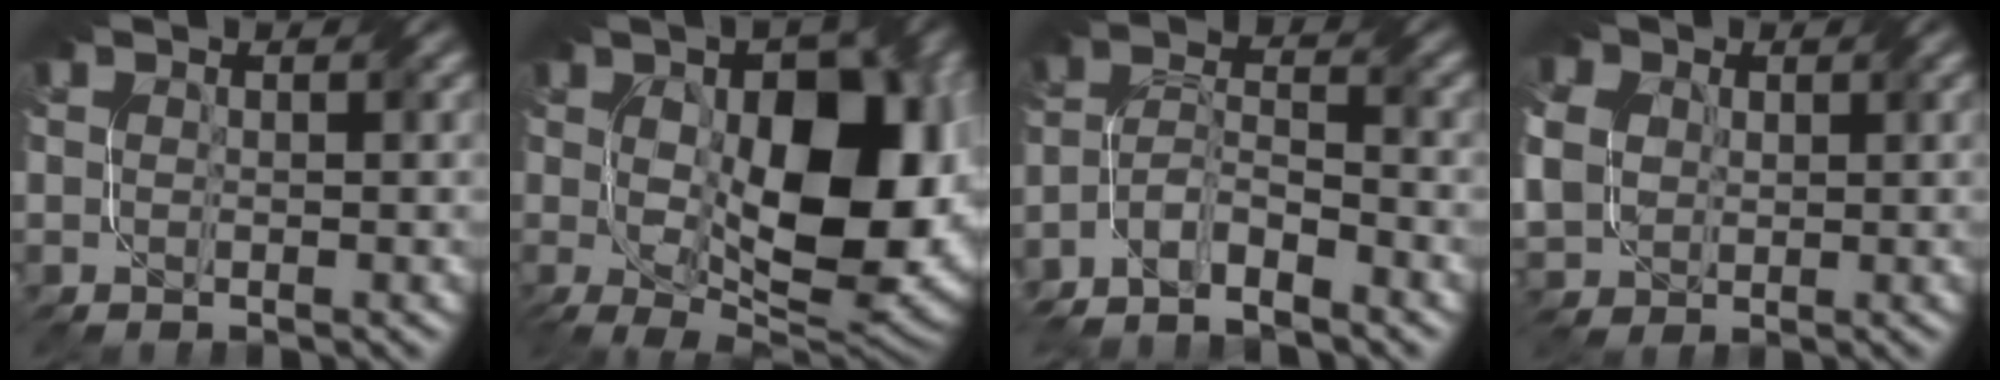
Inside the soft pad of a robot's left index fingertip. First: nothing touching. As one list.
[{"total": 15.3, "force": [0.5, 8.0, 13.1], "torque": [-0.187, -0.012, 0.023]}, {"total": 5.7, "force": [-4.5, 1.6, 3.0], "torque": [-0.055, -0.002, -0.090]}, {"total": 9.0, "force": [2.5, 7.1, 5.0], "torque": [-0.128, 0.025, 0.038]}]